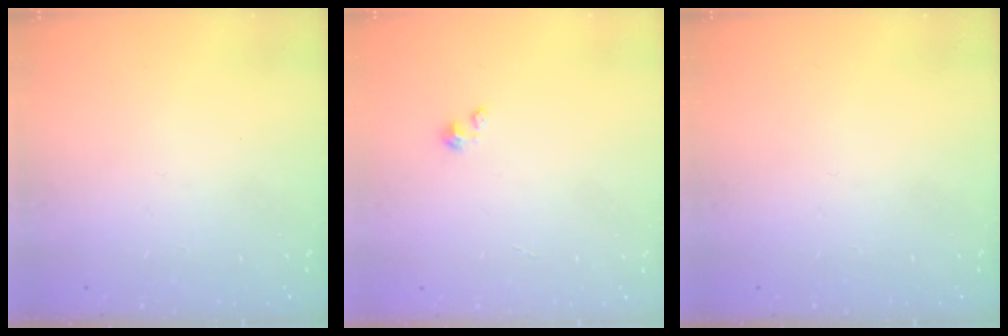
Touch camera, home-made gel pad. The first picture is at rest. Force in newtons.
{"total": 1.4, "press": 1.3, "slide": 0.3}
{"total": 0.0}